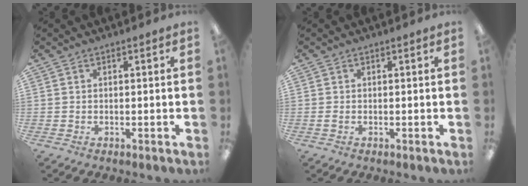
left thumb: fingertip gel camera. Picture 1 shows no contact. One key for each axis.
{"total": 0.8, "fx": -0.2, "fy": 0.3, "fz": 0.7, "tx": -0.012, "ty": -0.001, "tz": -0.003}